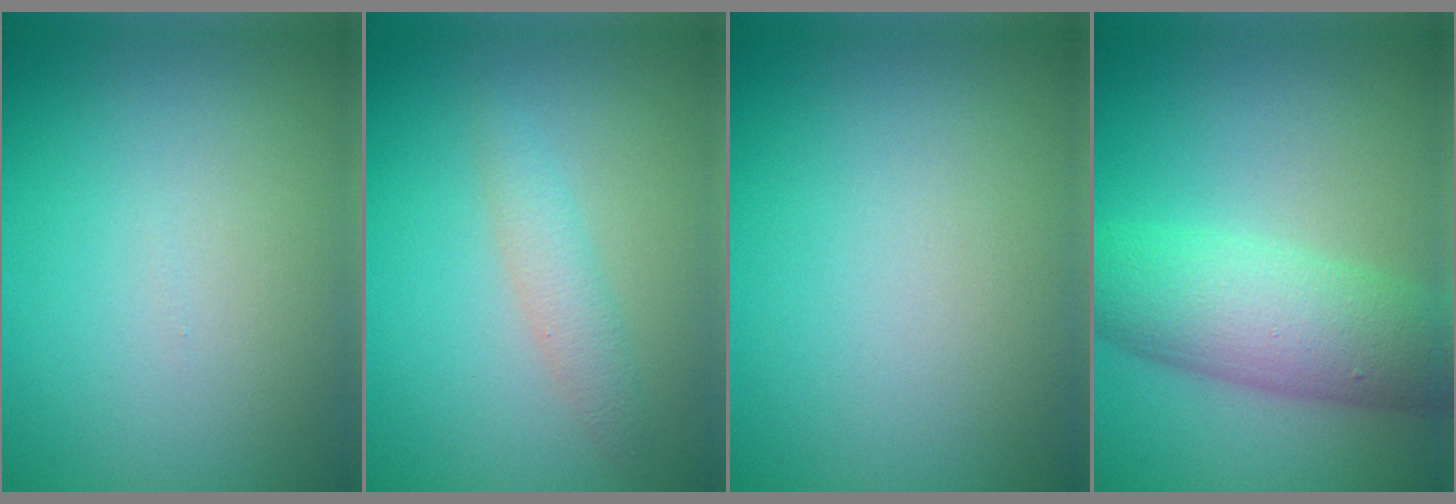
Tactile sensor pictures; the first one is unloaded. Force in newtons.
{"total": 1.8, "press": 1.8, "slide": 0.0}
{"total": 0.0}
{"total": 7.5, "press": 7.5, "slide": 0.2}